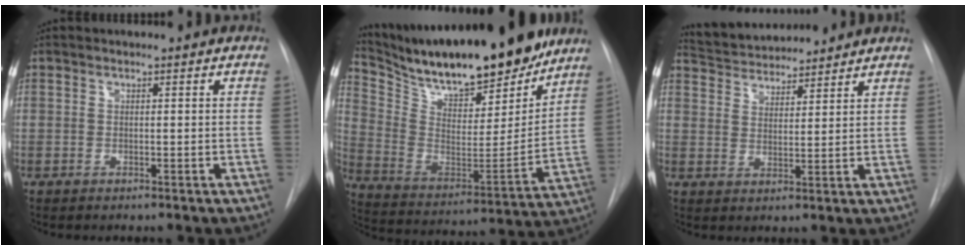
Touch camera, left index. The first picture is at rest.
{"total": 26.9, "force": [22.5, 6.2, 13.5], "torque": [-0.241, -0.018, 0.346]}
{"total": 11.4, "force": [10.8, 2.5, 2.7], "torque": [-0.045, 0.023, 0.174]}